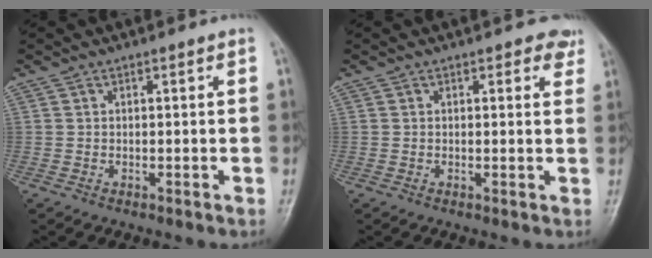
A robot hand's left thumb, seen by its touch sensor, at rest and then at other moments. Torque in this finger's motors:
{"motor_torque": [0.02, 0.04, -0.14, -0.06, 0.02]}